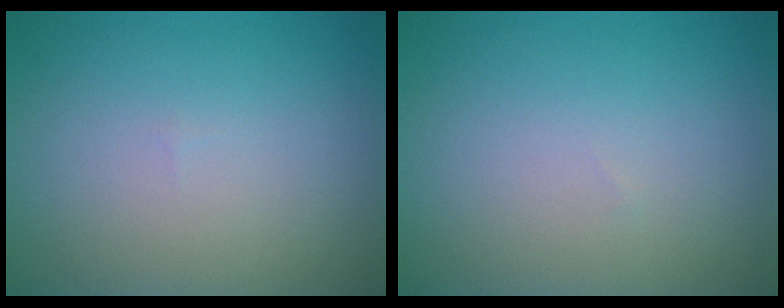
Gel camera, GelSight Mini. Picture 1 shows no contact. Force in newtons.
{"total": 0.0}